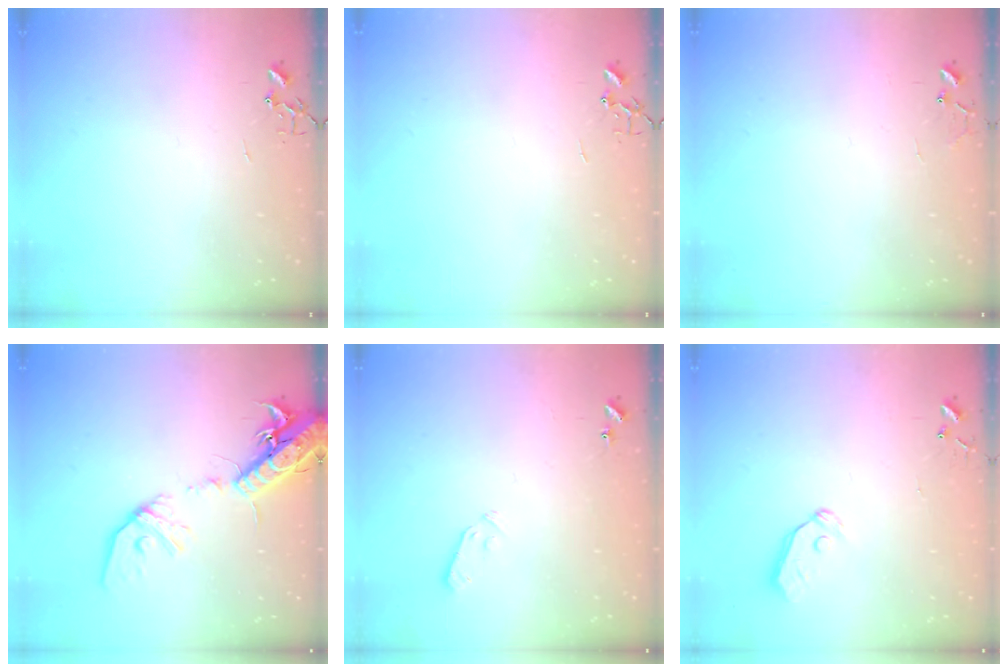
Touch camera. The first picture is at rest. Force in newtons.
{"total": 0.0}
{"total": 6.6, "press": 6.6, "slide": 0.5}
{"total": 18.3, "press": 17.9, "slide": 3.7}
{"total": 3.9, "press": 3.8, "slide": 0.7}
{"total": 4.4, "press": 4.4, "slide": 0.5}